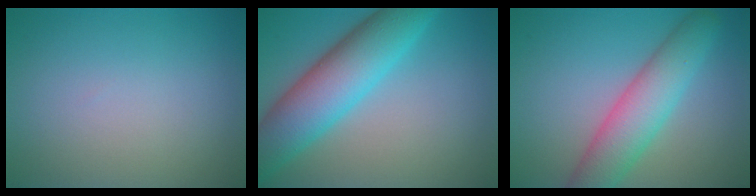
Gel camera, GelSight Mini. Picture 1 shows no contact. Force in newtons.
{"total": 8.5, "press": 8.5, "slide": 0.4}
{"total": 6.0, "press": 6.0, "slide": 0.2}